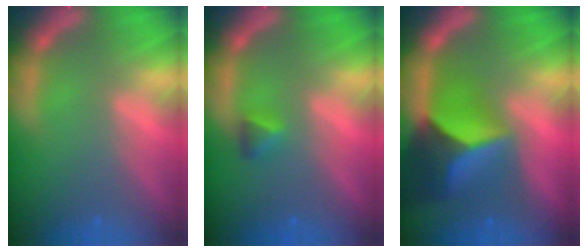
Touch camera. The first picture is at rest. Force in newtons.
{"total": 1.4}
{"total": 10.0}